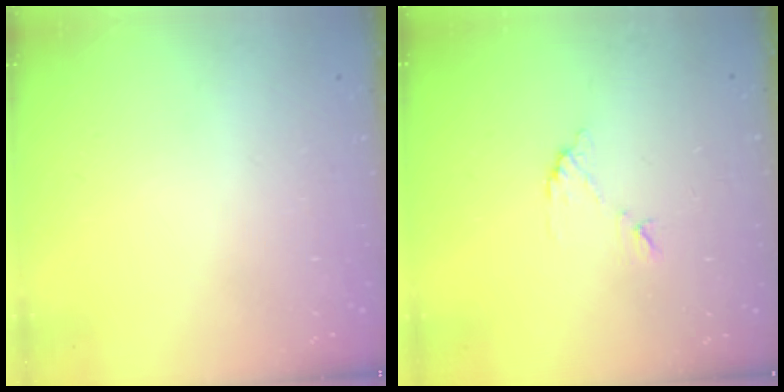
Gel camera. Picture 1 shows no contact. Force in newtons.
{"total": 7.6, "press": 7.6, "slide": 0.3}